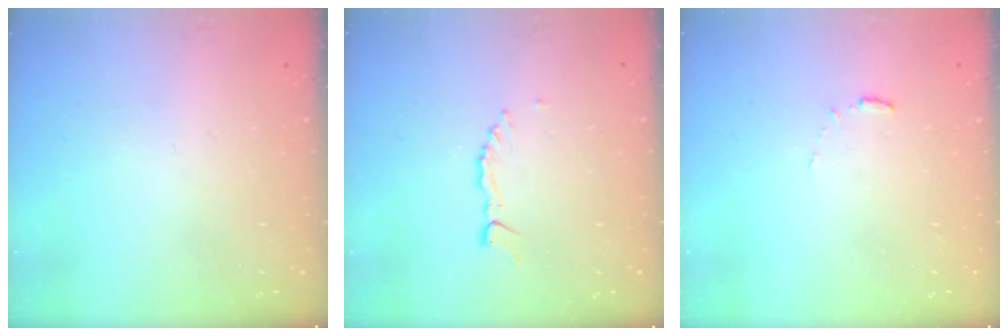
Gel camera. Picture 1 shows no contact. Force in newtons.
{"total": 1.3, "press": 1.3, "slide": 0.1}
{"total": 4.9, "press": 4.9, "slide": 0.4}